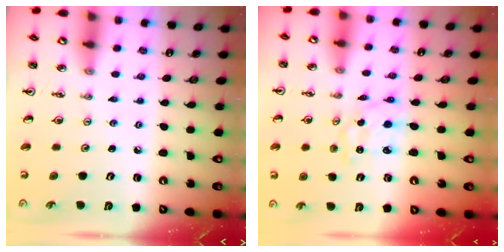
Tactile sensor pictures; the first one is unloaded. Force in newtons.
{"total": 1.7, "press": 1.7, "slide": 0.1}